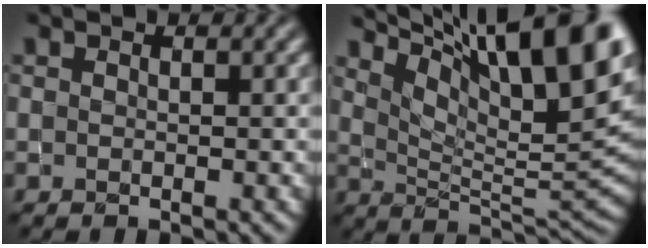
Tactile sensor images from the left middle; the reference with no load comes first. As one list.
[{"total": 15.6, "force": [9.3, 4.2, 11.8], "torque": [-0.173, 0.018, 0.152]}]